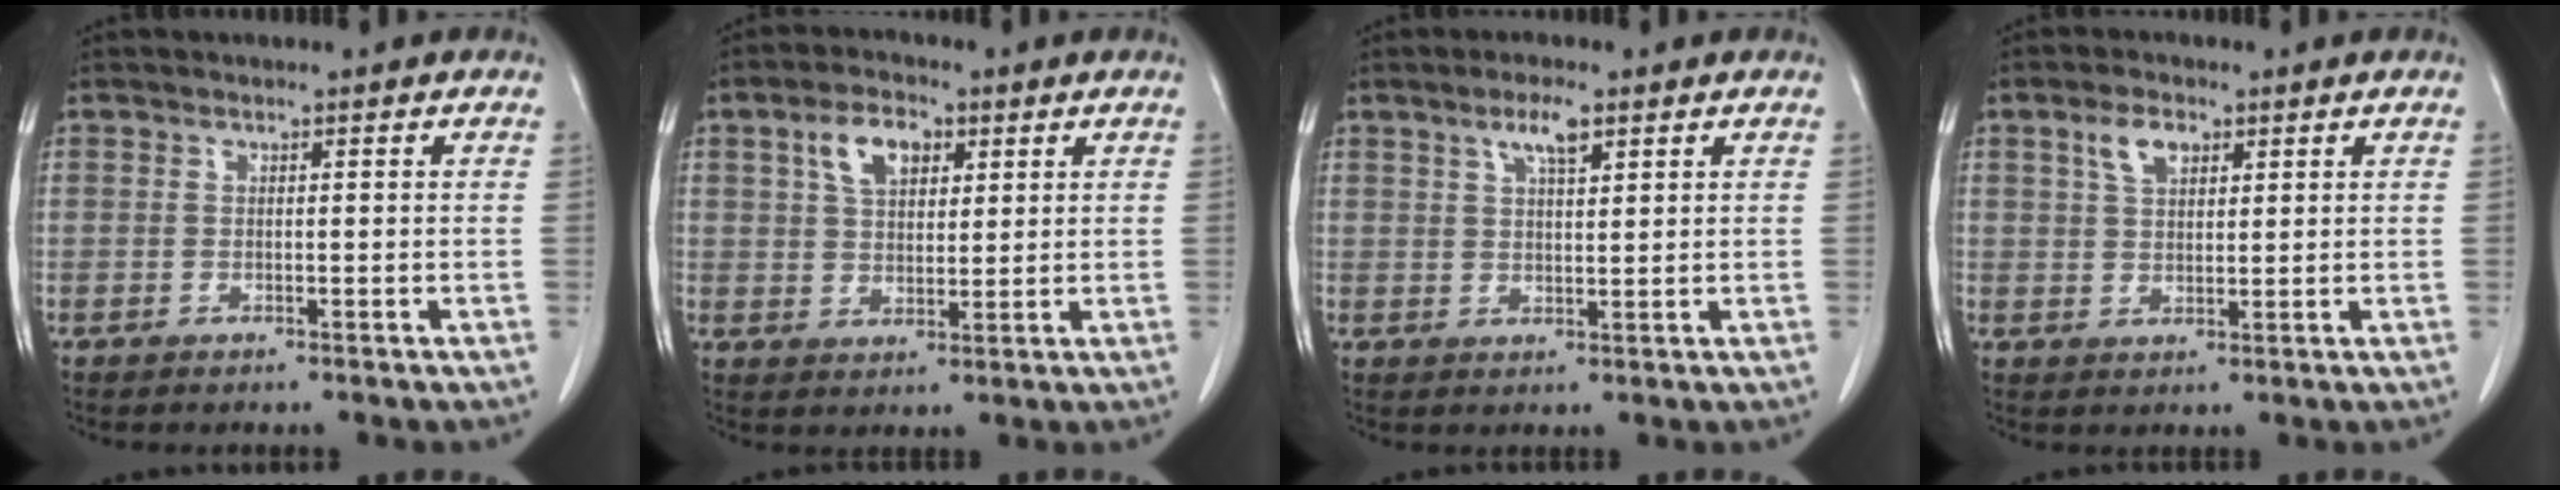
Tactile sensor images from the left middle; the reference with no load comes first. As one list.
[{"total": 6.3, "force": [2.8, 3.6, 4.3], "torque": [-0.081, 0.015, 0.052]}, {"total": 4.0, "force": [2.4, 0.8, 3.1], "torque": [-0.061, 0.003, 0.044]}, {"total": 4.0, "force": [2.1, 2.2, 2.6], "torque": [-0.053, 0.008, 0.043]}]